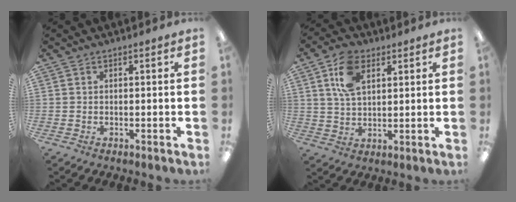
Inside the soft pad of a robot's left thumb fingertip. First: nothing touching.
{"total": 10.2, "force": [4.4, 6.3, 6.6], "torque": [-0.132, 0.004, 0.082]}